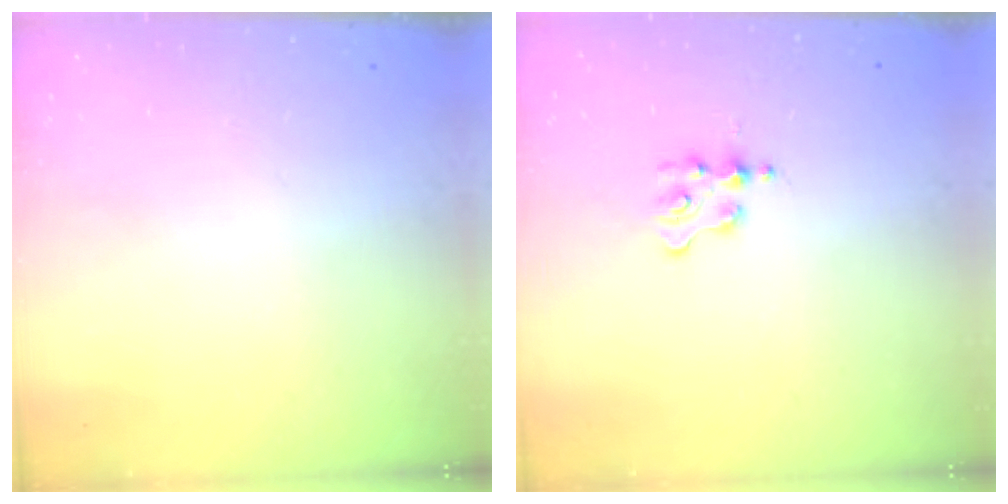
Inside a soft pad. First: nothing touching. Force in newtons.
{"total": 2.0, "press": 2.0, "slide": 0.2}